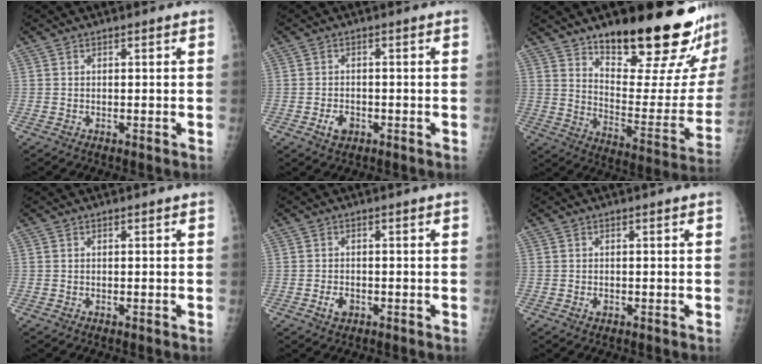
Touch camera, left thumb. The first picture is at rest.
{"total": 2.6, "force": [-1.0, 1.7, 1.6], "torque": [-0.024, 0.002, -0.013]}
{"total": 26.3, "force": [18.6, 6.9, 17.2], "torque": [-0.211, -0.108, 0.270]}
{"total": 0.0}
{"total": 2.0, "force": [-0.7, 1.3, 1.4], "torque": [-0.022, 0.002, -0.009]}
{"total": 1.0, "force": [0.1, 0.5, 0.8], "torque": [-0.013, 0.005, 0.005]}